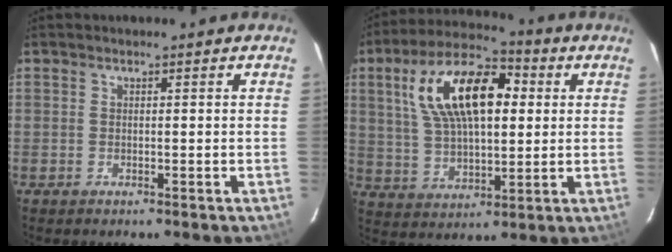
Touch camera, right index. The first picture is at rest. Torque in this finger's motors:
{"motor_torque": [1.31, 0.83, 1.05, 0.21]}